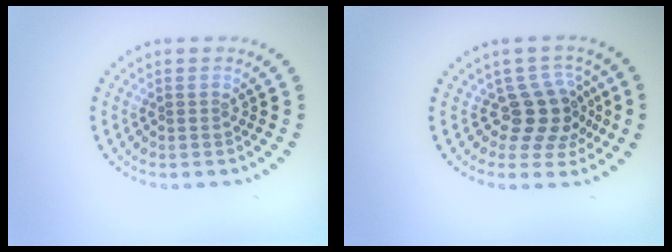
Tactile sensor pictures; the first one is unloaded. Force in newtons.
{"total": 3.9, "press": 3.1, "slide": 2.5}